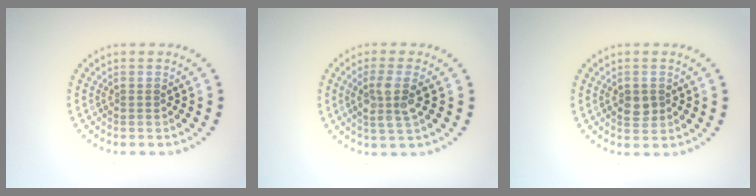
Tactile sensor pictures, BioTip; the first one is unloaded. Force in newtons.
{"total": 3.0, "press": 2.7, "slide": 1.2}
{"total": 1.8, "press": 1.8, "slide": 0.1}